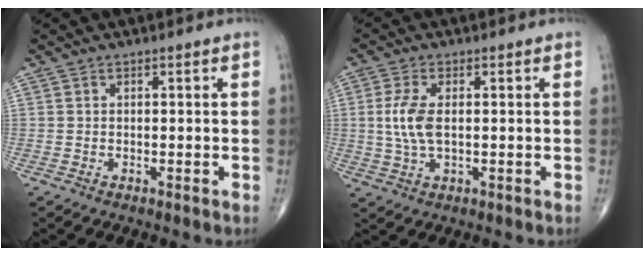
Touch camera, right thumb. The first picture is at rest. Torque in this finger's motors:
{"motor_torque": [-0.35, 0.25, 0.81, 0.18, 0.04]}